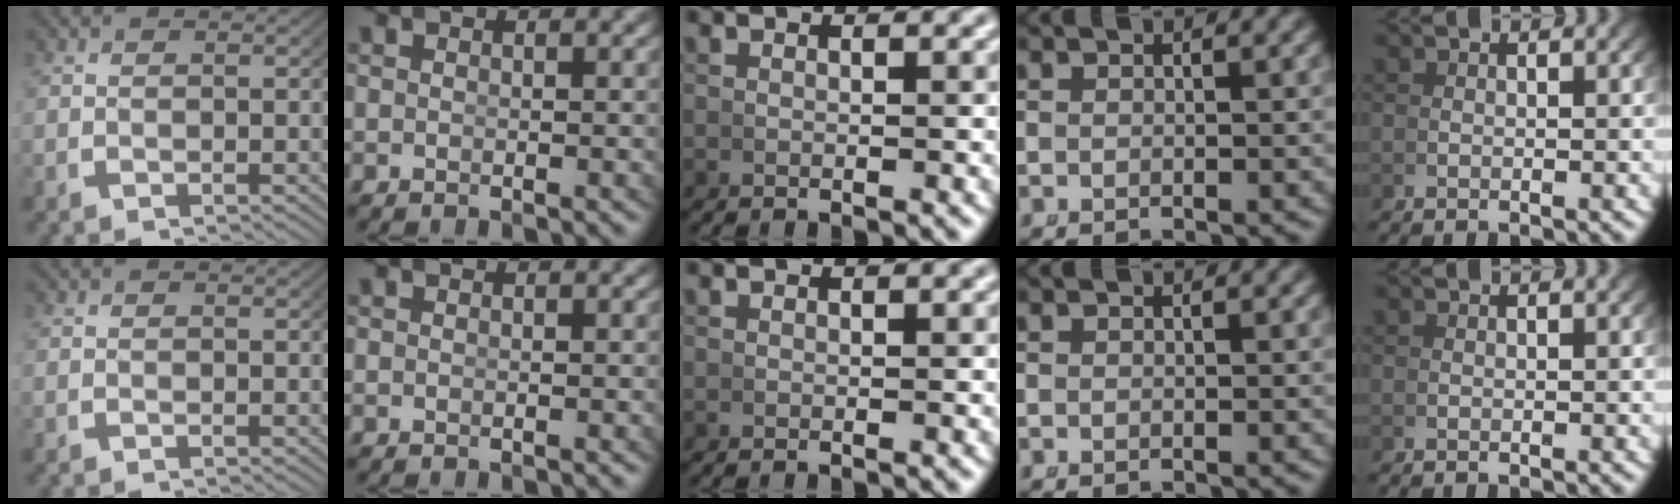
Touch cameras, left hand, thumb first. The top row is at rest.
{}